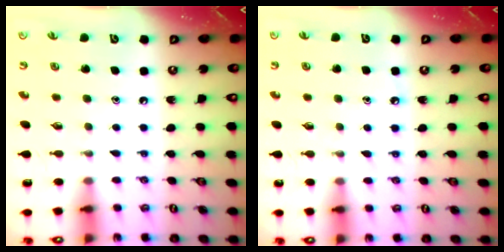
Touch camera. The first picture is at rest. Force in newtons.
{"total": 4.2, "press": 4.2, "slide": 0.6}